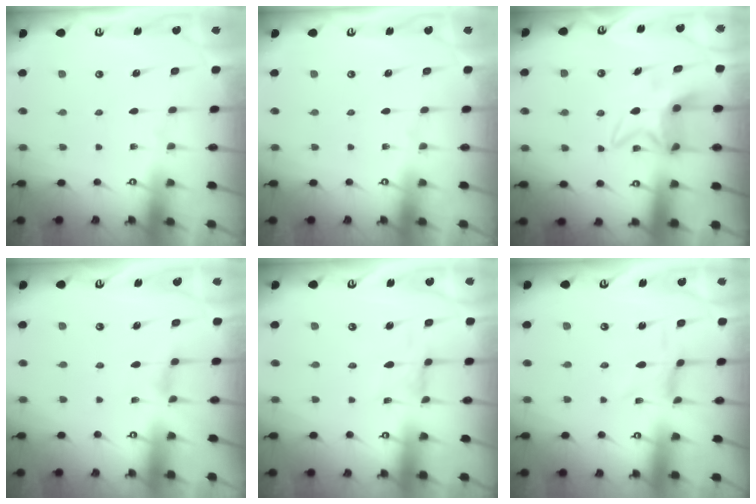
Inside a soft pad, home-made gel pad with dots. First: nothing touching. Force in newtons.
{"total": 0.0}
{"total": 6.4, "press": 6.4, "slide": 0.6}
{"total": 3.1, "press": 3.1, "slide": 0.6}
{"total": 1.0, "press": 1.0, "slide": 0.3}
{"total": 0.0}